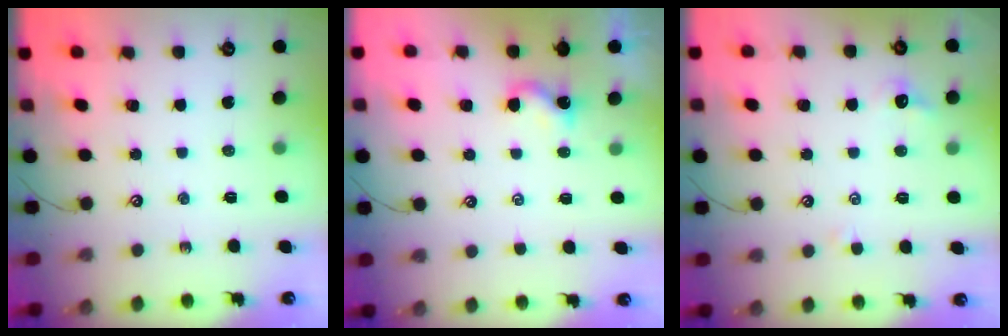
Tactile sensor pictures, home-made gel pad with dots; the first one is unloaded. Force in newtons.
{"total": 1.5, "press": 1.5, "slide": 0.2}
{"total": 1.2, "press": 0.9, "slide": 0.8}